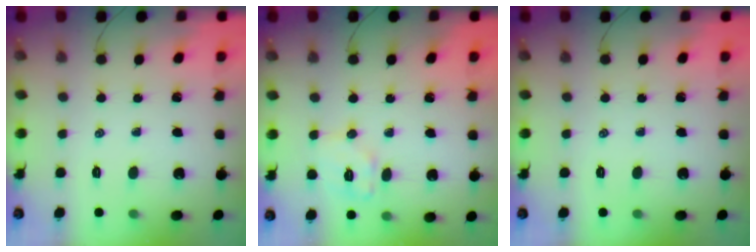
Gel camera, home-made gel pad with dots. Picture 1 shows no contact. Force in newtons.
{"total": 9.1, "press": 9.1, "slide": 0.4}
{"total": 0.0}